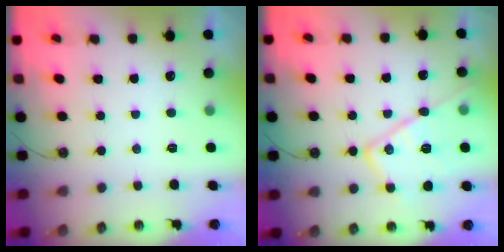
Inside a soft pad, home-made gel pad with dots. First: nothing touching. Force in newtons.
{"total": 17.2, "press": 17.2, "slide": 1.2}